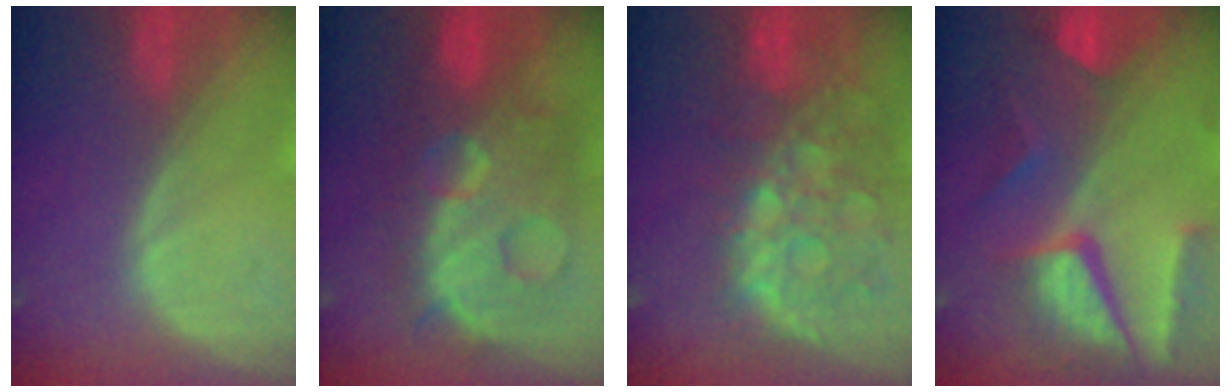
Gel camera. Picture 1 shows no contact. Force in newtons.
{"total": 12.2, "press": 12.1, "slide": 1.3}
{"total": 11.2, "press": 9.8, "slide": 5.5}
{"total": 10.4, "press": 8.8, "slide": 5.6}